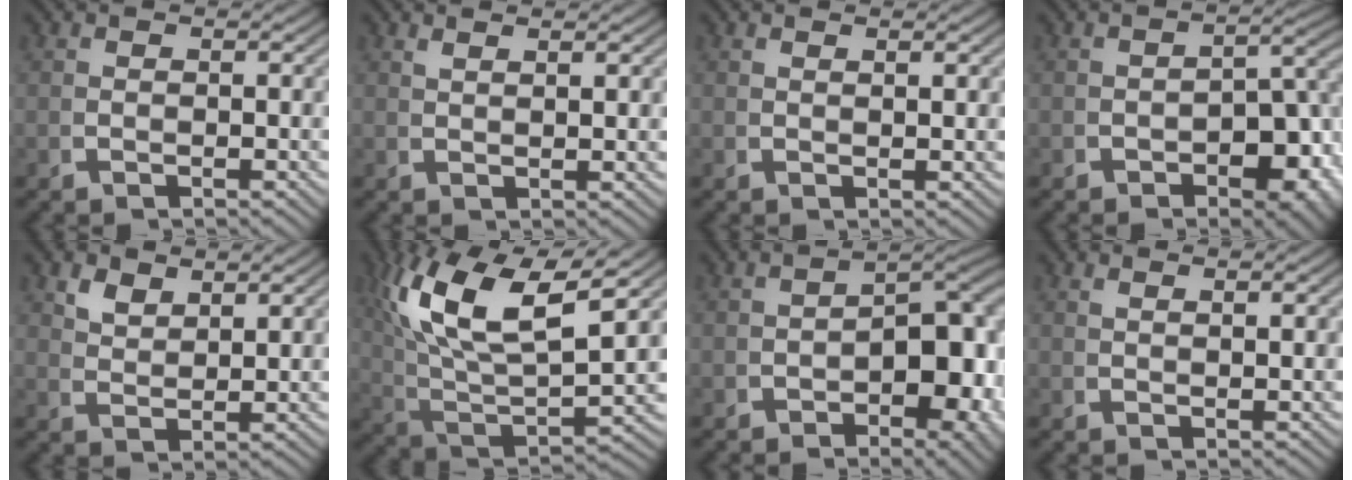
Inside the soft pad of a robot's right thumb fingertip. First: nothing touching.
{"total": 1.6, "force": [1.5, -0.4, 0.6], "torque": [-0.010, 0.005, 0.032]}
{"total": 0.9, "force": [0.7, -0.2, 0.5], "torque": [-0.007, 0.002, 0.016]}
{"total": 5.7, "force": [-1.9, 2.8, 4.5], "torque": [-0.048, -0.011, -0.018]}
{"total": 2.7, "force": [2.5, 0.3, 1.0], "torque": [-0.017, 0.001, 0.058]}
{"total": 13.4, "force": [2.5, 7.9, 10.5], "torque": [-0.226, -0.038, 0.064]}
{"total": 7.8, "force": [-1.3, 4.0, 6.6], "torque": [-0.080, -0.018, -0.010]}
{"total": 1.2, "force": [1.1, -0.3, 0.5], "torque": [-0.008, 0.003, 0.024]}